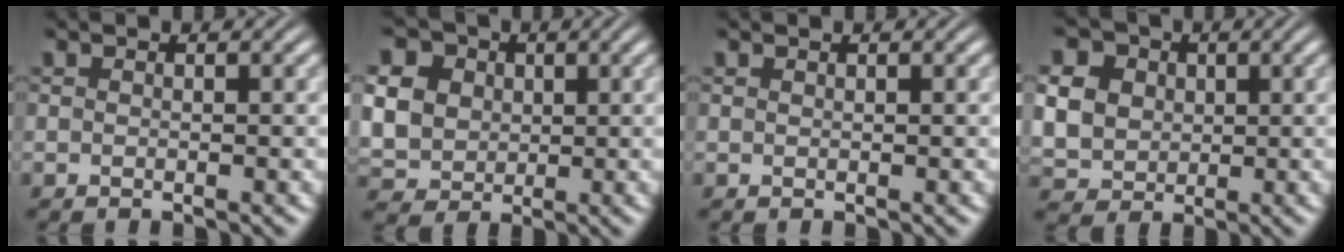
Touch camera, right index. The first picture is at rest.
{"total": 9.7, "force": [1.3, 8.7, 4.2], "torque": [-0.112, -0.021, 0.022]}
{"total": 0.0}
{"total": 8.6, "force": [1.1, 7.7, 3.7], "torque": [-0.099, -0.017, 0.019]}